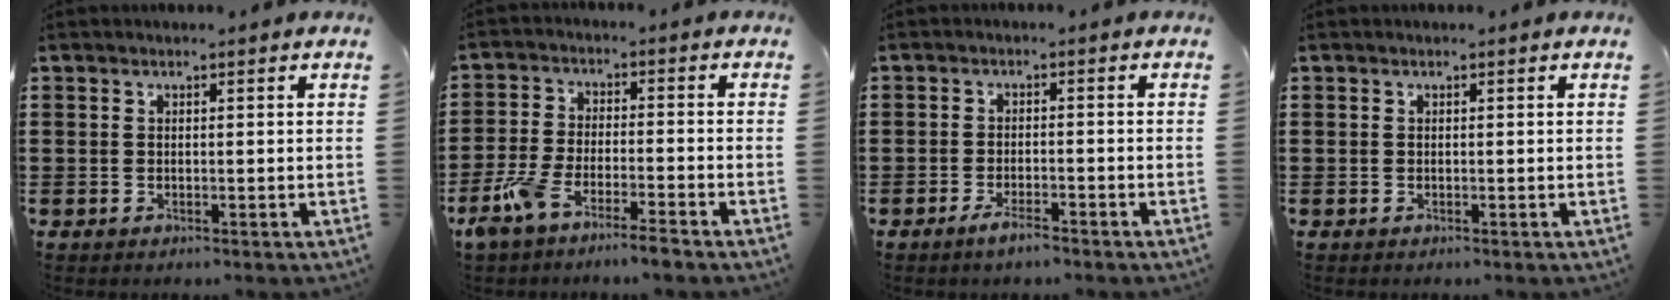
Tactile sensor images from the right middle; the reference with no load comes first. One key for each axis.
{"total": 6.2, "fx": -5.1, "fy": 0.5, "fz": 3.5, "tx": -0.090, "ty": -0.012, "tz": -0.102}
{"total": 2.7, "fx": -2.0, "fy": 0.3, "fz": 1.8, "tx": -0.030, "ty": 0.000, "tz": -0.036}
{"total": 0.0}